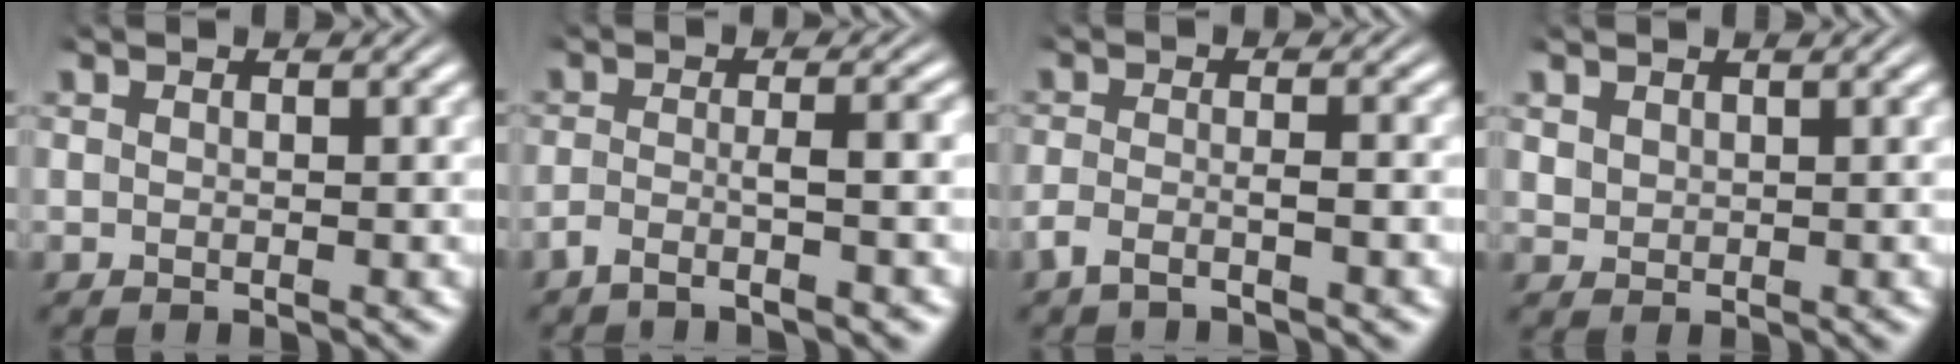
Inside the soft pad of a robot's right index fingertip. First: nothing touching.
{"total": 3.1, "force": [-2.3, 0.2, 2.0], "torque": [-0.032, -0.010, -0.037]}
{"total": 2.7, "force": [-2.3, 0.8, 1.2], "torque": [-0.028, -0.012, -0.037]}
{"total": 1.1, "force": [0.9, 0.7, 0.1], "torque": [-0.006, -0.006, 0.028]}